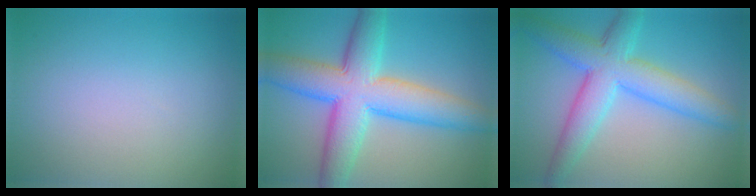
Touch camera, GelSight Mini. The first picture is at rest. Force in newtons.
{"total": 9.7, "press": 9.6, "slide": 0.2}
{"total": 6.9, "press": 6.9, "slide": 0.3}